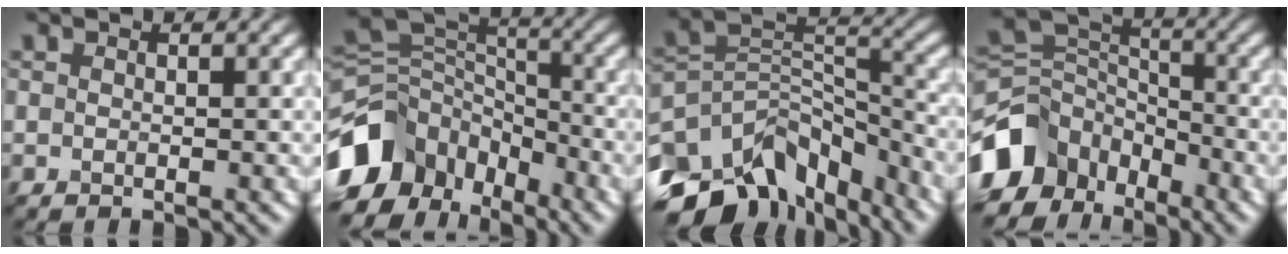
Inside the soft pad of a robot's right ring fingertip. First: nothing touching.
{"total": 10.9, "force": [-5.8, 7.6, 5.3], "torque": [-0.114, 0.007, -0.113]}
{"total": 10.6, "force": [-7.1, 6.3, 4.7], "torque": [-0.094, 0.004, -0.118]}
{"total": 9.0, "force": [-5.2, 6.2, 3.9], "torque": [-0.071, 0.005, -0.114]}